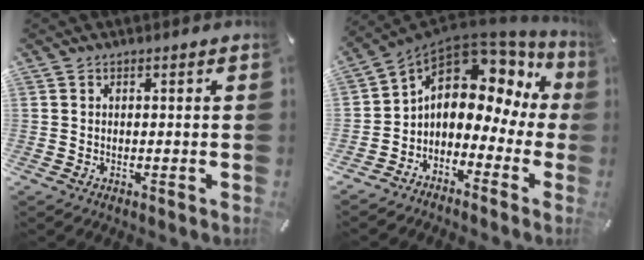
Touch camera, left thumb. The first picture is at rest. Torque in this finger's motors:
{"motor_torque": [0.17, 1.78, 0.97, 0.64, 0.22]}